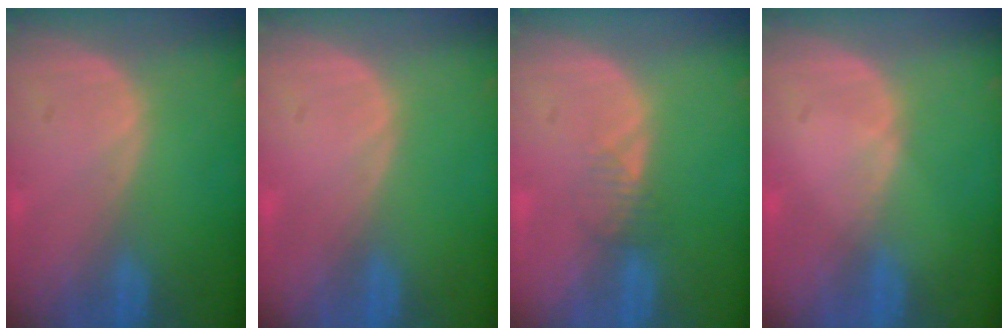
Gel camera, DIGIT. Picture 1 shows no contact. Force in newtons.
{"total": 0.0}
{"total": 1.6, "press": 1.6, "slide": 0.2}
{"total": 0.6, "press": 0.5, "slide": 0.2}